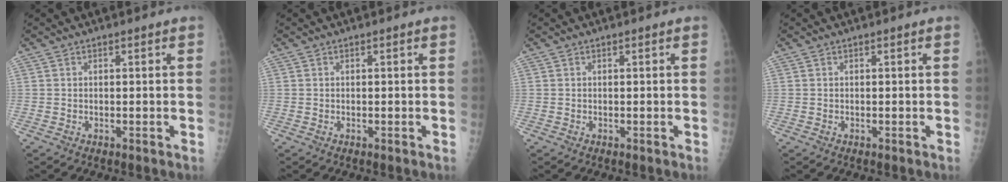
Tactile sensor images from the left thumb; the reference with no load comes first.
{"total": 0.0}
{"total": 0.0}
{"total": 0.0}